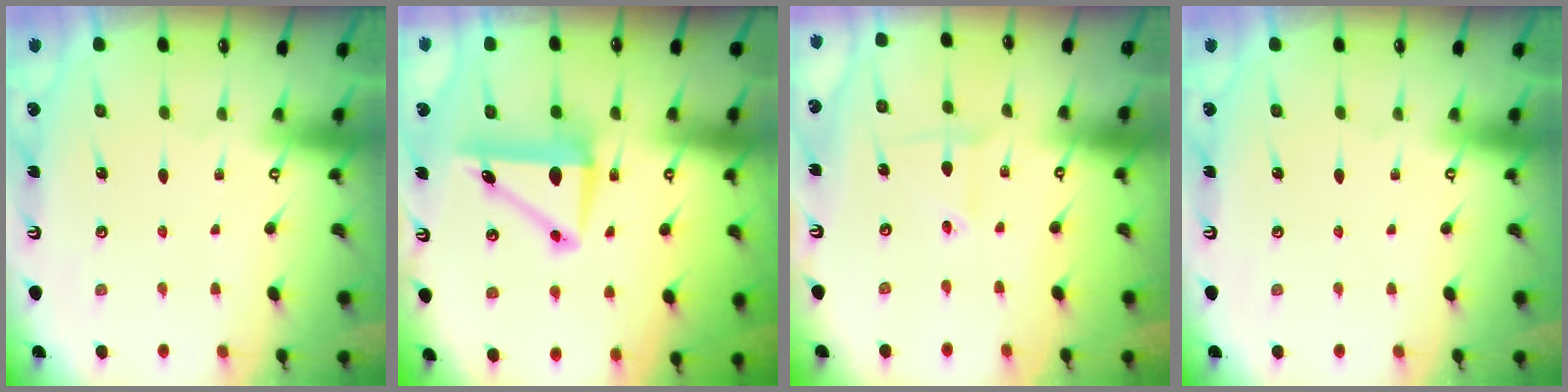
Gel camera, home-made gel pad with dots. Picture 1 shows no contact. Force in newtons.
{"total": 8.9, "press": 8.3, "slide": 3.1}
{"total": 2.6, "press": 2.6, "slide": 0.5}
{"total": 0.0}